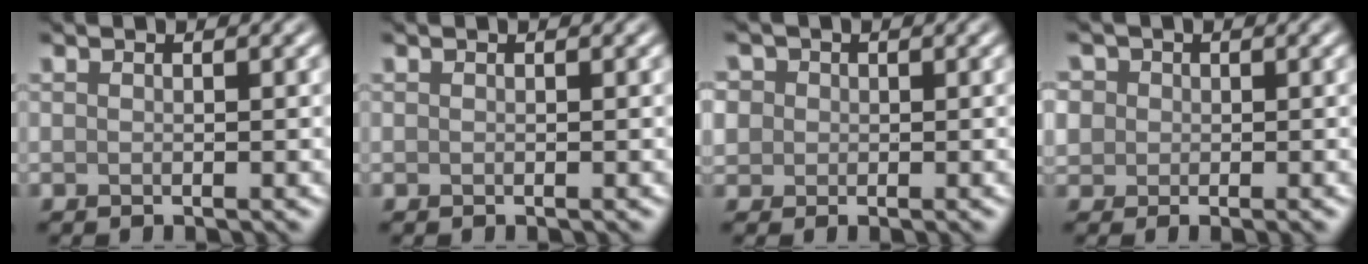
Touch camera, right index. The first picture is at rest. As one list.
[{"total": 0.0}, {"total": 2.8, "force": [0.6, 2.5, 1.1], "torque": [-0.029, 0.020, 0.001]}, {"total": 3.6, "force": [0.1, 3.1, 1.8], "torque": [-0.040, 0.010, 0.000]}]